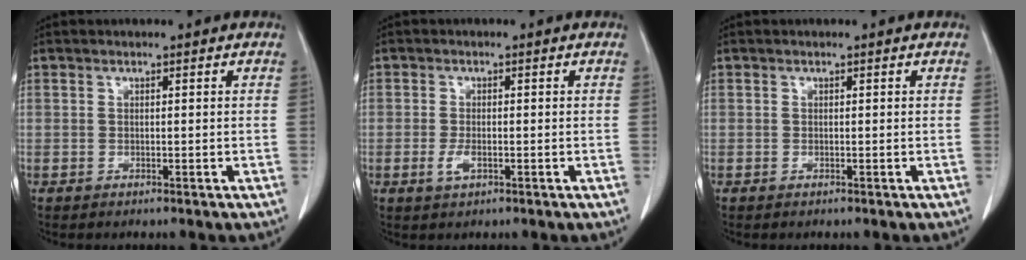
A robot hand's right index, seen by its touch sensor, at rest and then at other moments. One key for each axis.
{"total": 2.1, "fx": -0.7, "fy": 0.9, "fz": 1.7, "tx": -0.041, "ty": -0.002, "tz": -0.009}
{"total": 0.0}